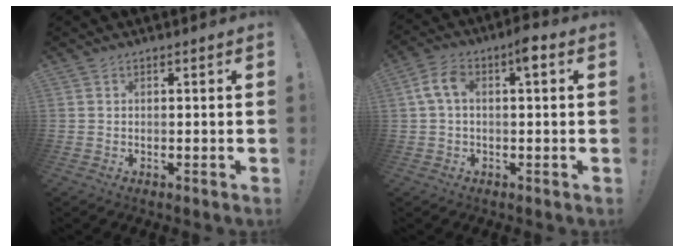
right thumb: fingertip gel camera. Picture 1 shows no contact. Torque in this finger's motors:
{"motor_torque": [0.10, 1.02, 0.42, -0.23, 0.05]}